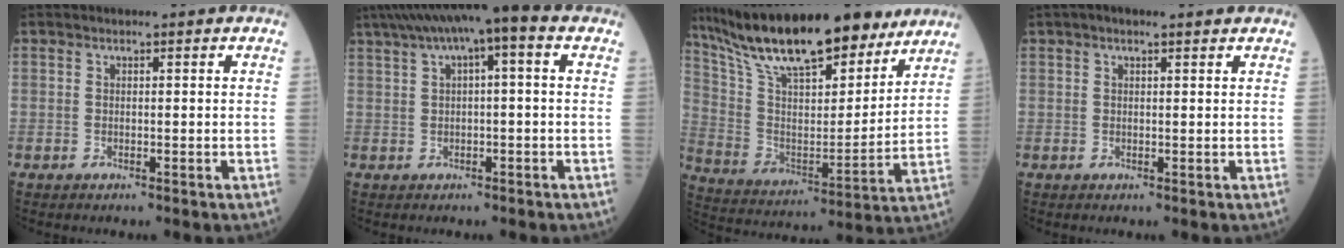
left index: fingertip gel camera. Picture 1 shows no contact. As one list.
[{"total": 10.3, "force": [5.0, 1.7, 8.9], "torque": [-0.151, 0.049, 0.072]}, {"total": 25.3, "force": [20.2, 6.2, 13.9], "torque": [-0.241, 0.009, 0.336]}, {"total": 4.0, "force": [2.9, 1.0, 2.6], "torque": [-0.044, 0.037, 0.045]}]